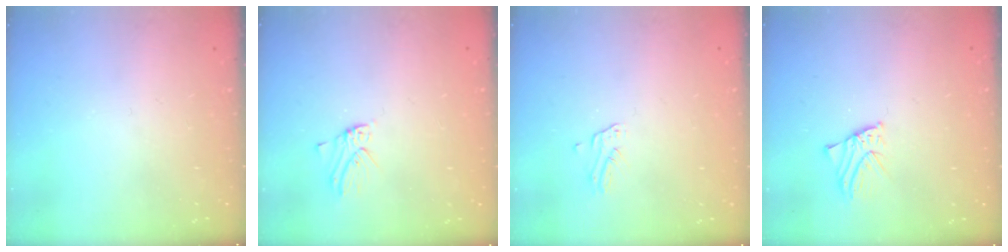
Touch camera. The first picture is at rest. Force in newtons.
{"total": 2.2, "press": 2.2, "slide": 0.1}
{"total": 1.3, "press": 1.3, "slide": 0.1}
{"total": 1.7, "press": 1.7, "slide": 0.1}